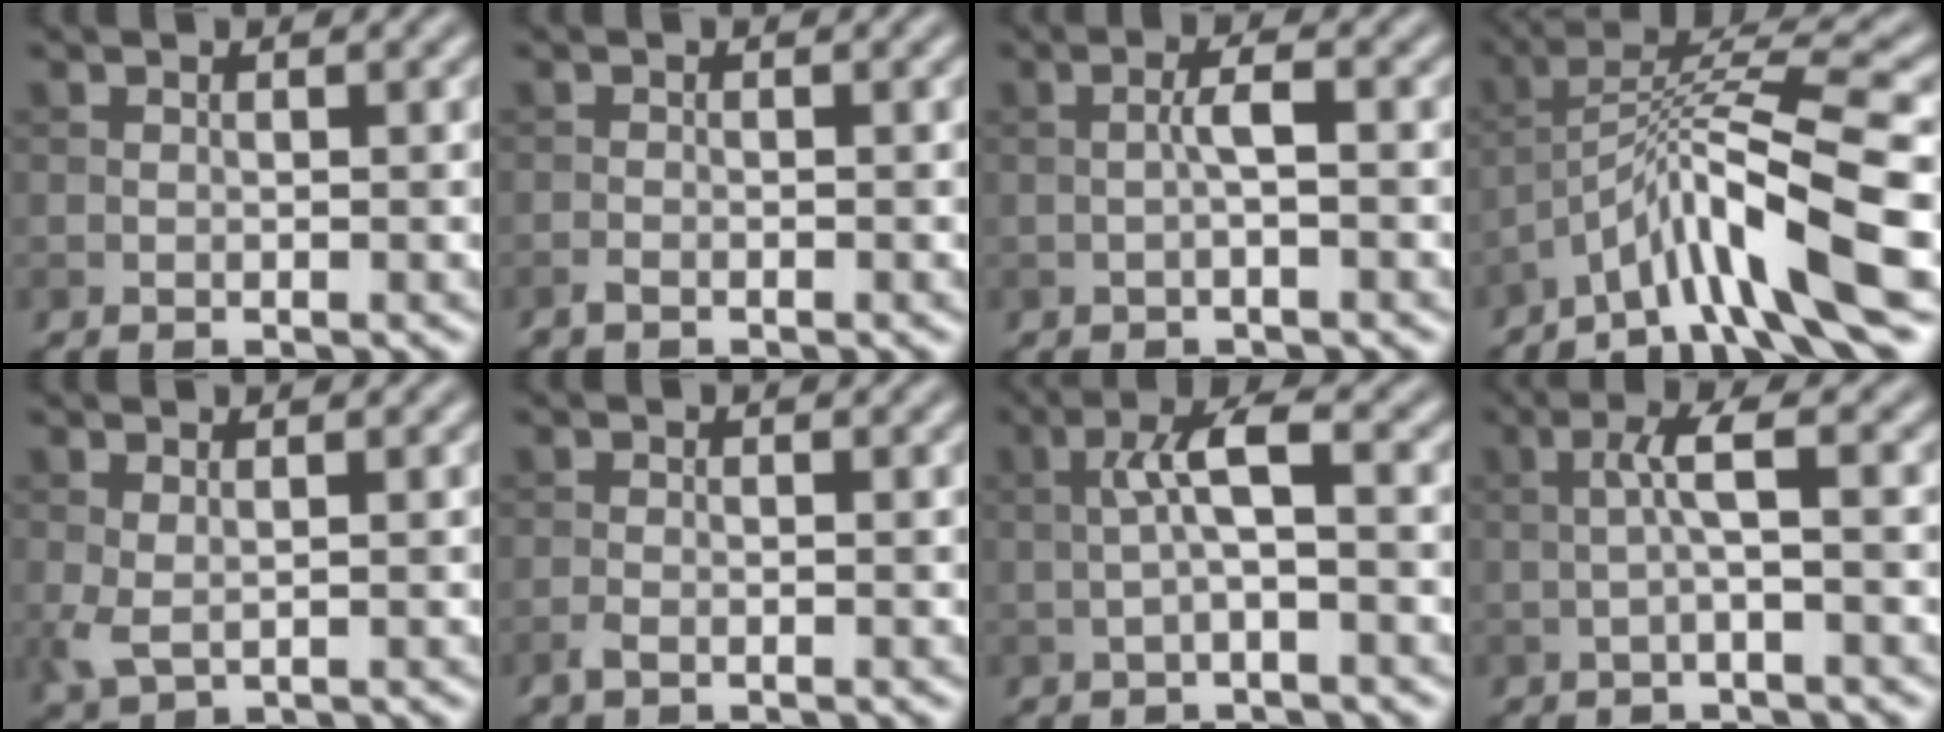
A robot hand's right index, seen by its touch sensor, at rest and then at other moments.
{"total": 0.7, "force": [-0.6, 0.2, 0.3], "torque": [-0.008, -0.001, -0.013]}
{"total": 1.8, "force": [-0.3, 0.2, 1.7], "torque": [-0.034, 0.006, -0.008]}
{"total": 10.0, "force": [-5.3, 1.3, 8.4], "torque": [-0.131, 0.018, -0.093]}
{"total": 1.9, "force": [0.4, 1.0, 1.5], "torque": [-0.040, -0.003, 0.008]}
{"total": 1.0, "force": [-0.7, 0.3, 0.6], "torque": [-0.018, -0.001, -0.015]}
{"total": 3.4, "force": [-0.2, 0.7, 3.4], "torque": [-0.064, 0.016, -0.010]}
{"total": 2.6, "force": [-0.1, 0.2, 2.6], "torque": [-0.050, 0.009, -0.007]}